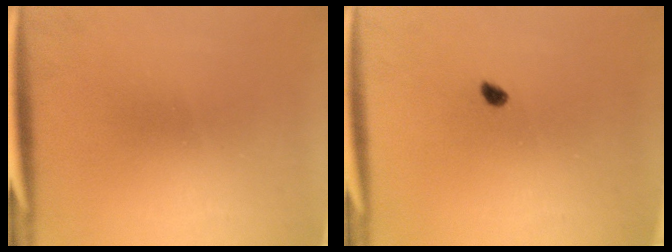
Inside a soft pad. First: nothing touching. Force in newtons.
{"total": 1.3}